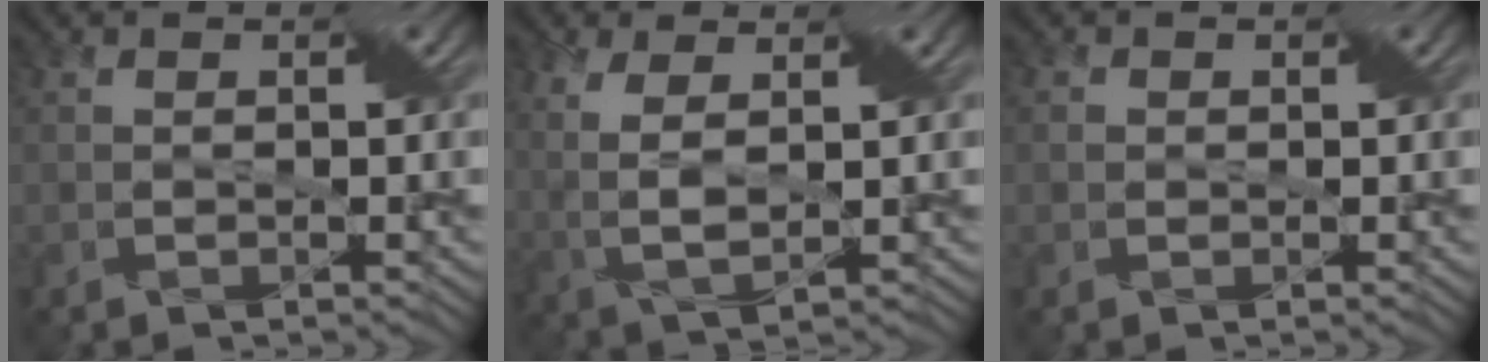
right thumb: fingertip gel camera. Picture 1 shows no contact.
{"total": 5.1, "force": [1.4, 2.0, 4.5], "torque": [-0.111, 0.003, 0.027]}
{"total": 0.7, "force": [0.0, 0.7, 0.2], "torque": [-0.007, 0.000, -0.001]}